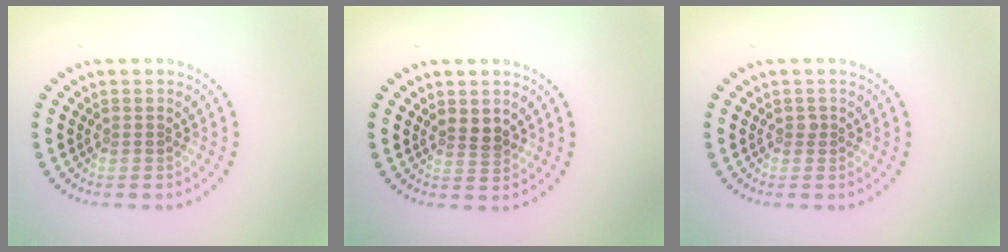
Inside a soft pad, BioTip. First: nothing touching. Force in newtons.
{"total": 1.7, "press": 1.5, "slide": 0.7}
{"total": 0.6, "press": 0.4, "slide": 0.4}